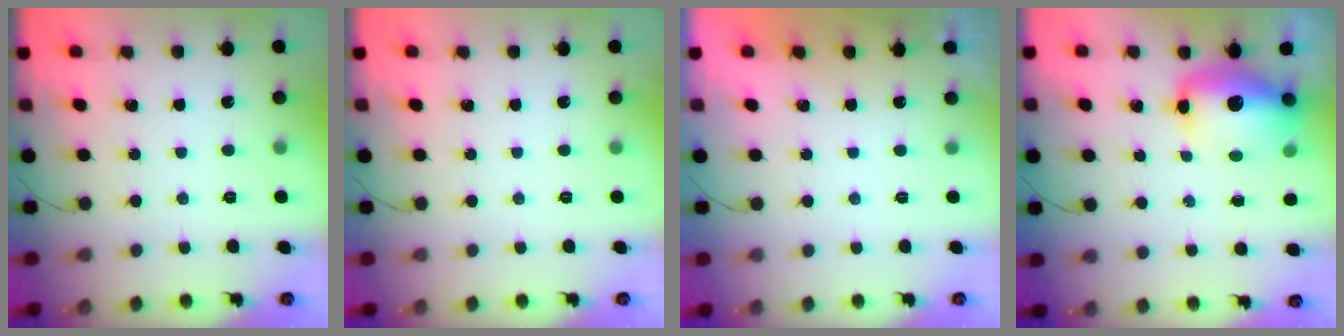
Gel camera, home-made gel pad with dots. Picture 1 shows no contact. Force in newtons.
{"total": 0.0}
{"total": 0.6, "press": 0.2, "slide": 0.5}
{"total": 12.9, "press": 12.5, "slide": 3.3}